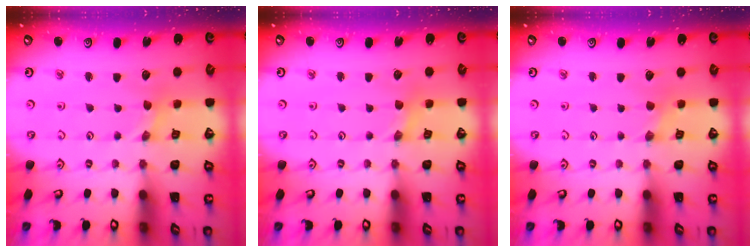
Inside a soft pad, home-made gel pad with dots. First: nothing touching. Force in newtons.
{"total": 2.2, "press": 2.2, "slide": 0.4}
{"total": 0.0}